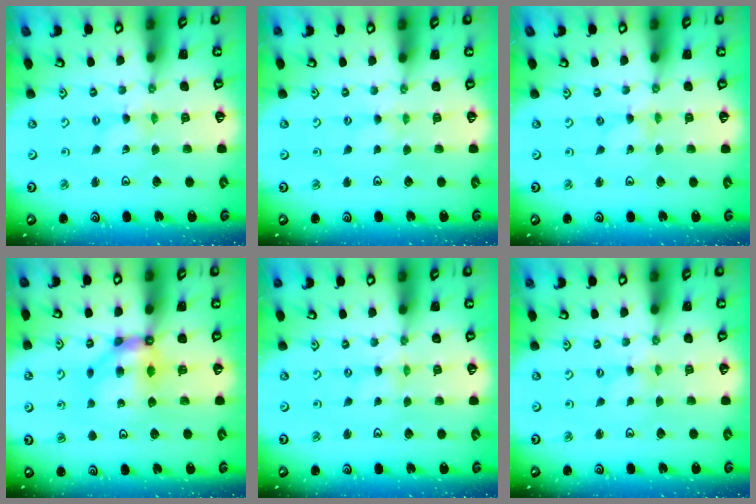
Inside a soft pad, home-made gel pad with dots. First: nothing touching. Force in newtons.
{"total": 1.2, "press": 1.2, "slide": 0.2}
{"total": 0.0}
{"total": 7.8, "press": 7.7, "slide": 0.6}
{"total": 0.0}
{"total": 0.0}